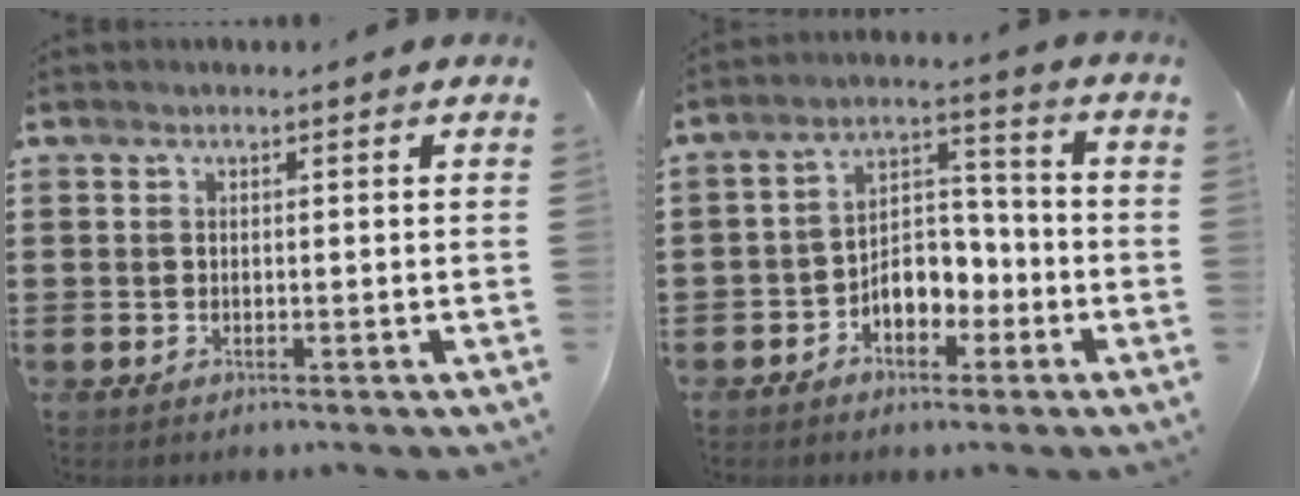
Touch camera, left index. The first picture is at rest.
{"total": 5.7, "force": [-3.1, 3.9, 2.8], "torque": [-0.047, 0.011, -0.061]}